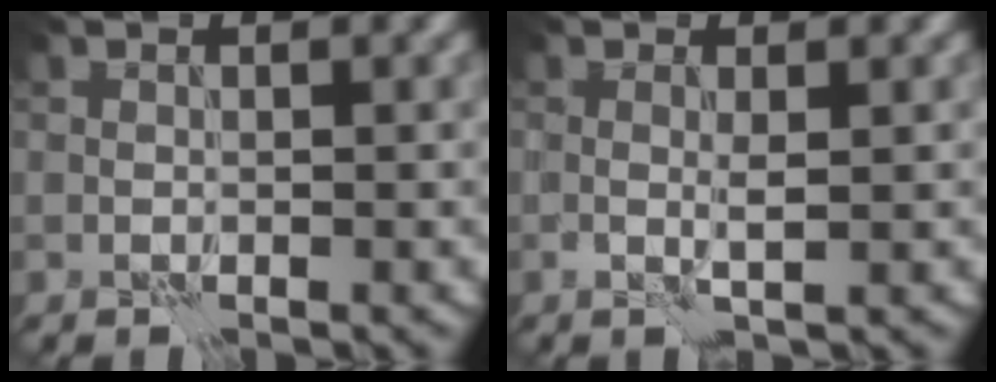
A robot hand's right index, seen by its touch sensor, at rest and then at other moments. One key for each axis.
{"total": 1.1, "fx": 0.2, "fy": 0.0, "fz": 1.1, "tx": -0.023, "ty": 0.000, "tz": 0.000}